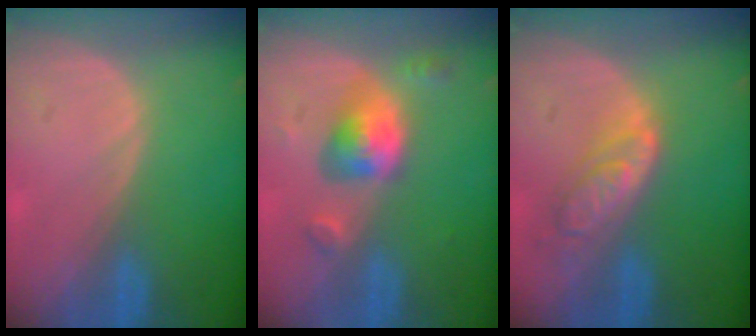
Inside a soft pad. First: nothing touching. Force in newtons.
{"total": 5.7, "press": 5.4, "slide": 1.8}
{"total": 6.2, "press": 5.5, "slide": 2.8}